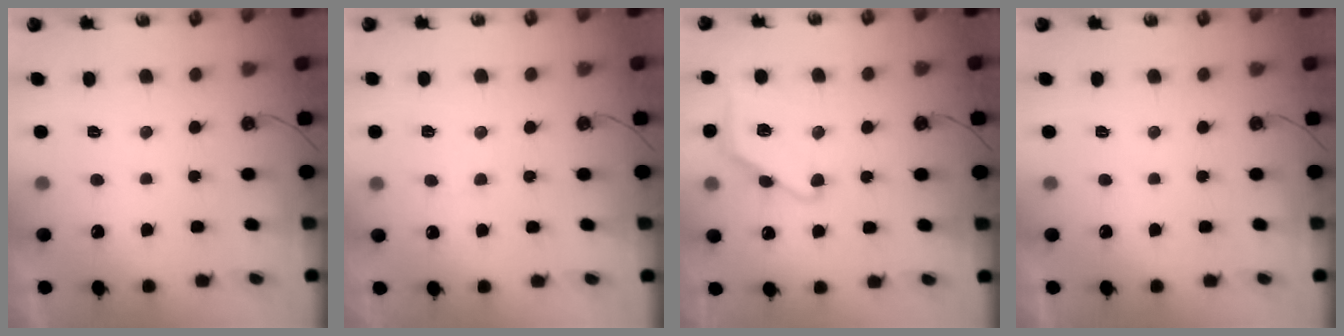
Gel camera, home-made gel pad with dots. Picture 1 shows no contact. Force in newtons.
{"total": 6.3, "press": 6.3, "slide": 0.6}
{"total": 12.2, "press": 12.2, "slide": 0.6}
{"total": 0.0}